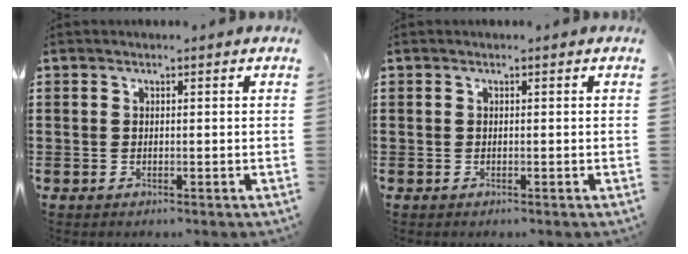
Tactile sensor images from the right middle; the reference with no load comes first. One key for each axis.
{"total": 0.0}